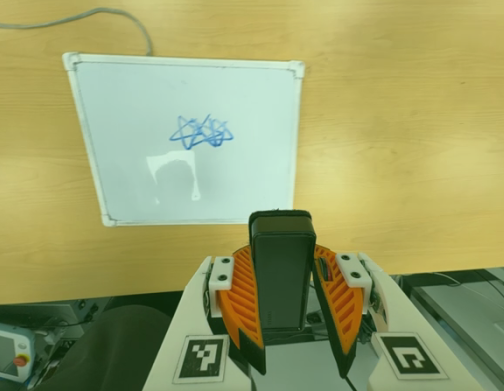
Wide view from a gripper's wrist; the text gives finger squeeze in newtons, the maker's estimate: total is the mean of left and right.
{"total": 9.2, "left": 7.9, "right": 10.5}